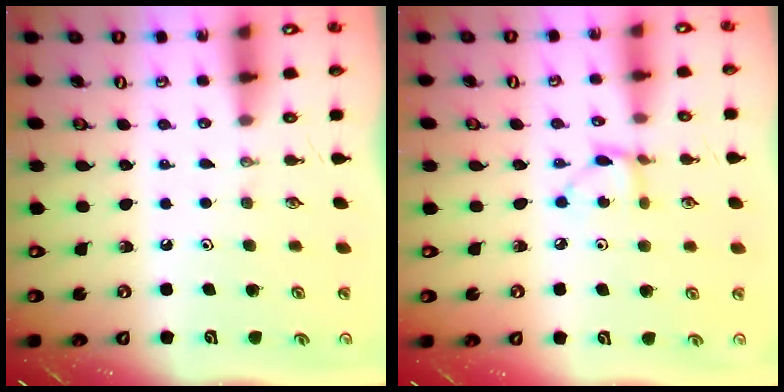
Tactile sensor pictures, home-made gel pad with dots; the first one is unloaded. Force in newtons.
{"total": 3.8, "press": 3.8, "slide": 0.1}